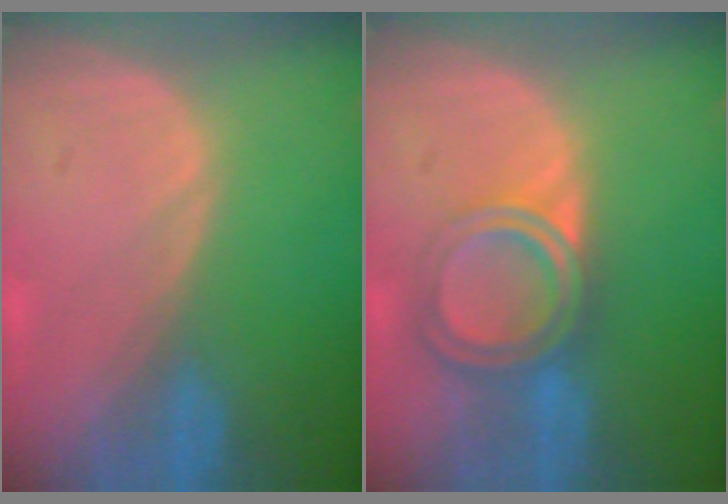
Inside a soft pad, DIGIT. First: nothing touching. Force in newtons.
{"total": 6.5, "press": 5.5, "slide": 3.4}